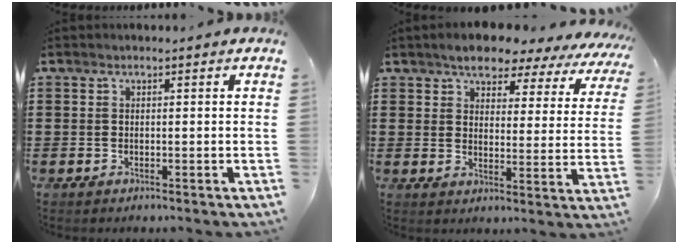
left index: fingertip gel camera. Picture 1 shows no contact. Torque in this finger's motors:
{"motor_torque": [2.14, 0.00, 0.42, 0.09]}